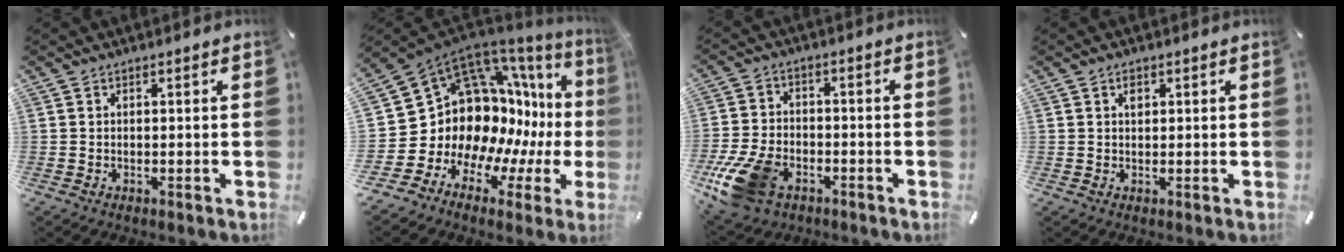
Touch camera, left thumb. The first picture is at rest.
{"total": 16.6, "force": [2.9, 14.0, 8.5], "torque": [-0.136, -0.091, 0.102]}
{"total": 13.0, "force": [-6.5, 8.1, 7.8], "torque": [-0.169, 0.025, -0.116]}
{"total": 1.4, "force": [0.6, 0.9, 0.9], "torque": [-0.011, 0.000, 0.009]}